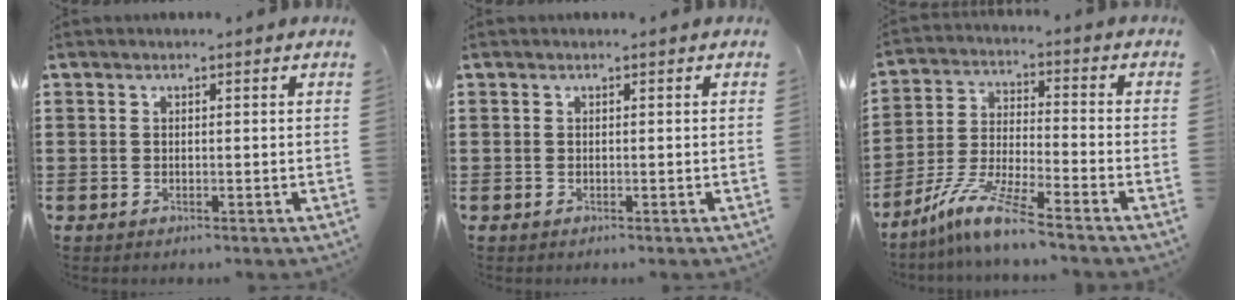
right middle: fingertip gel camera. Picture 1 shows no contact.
{"total": 0.0}
{"total": 9.1, "force": [-7.4, 0.0, 5.2], "torque": [-0.118, -0.008, -0.153]}